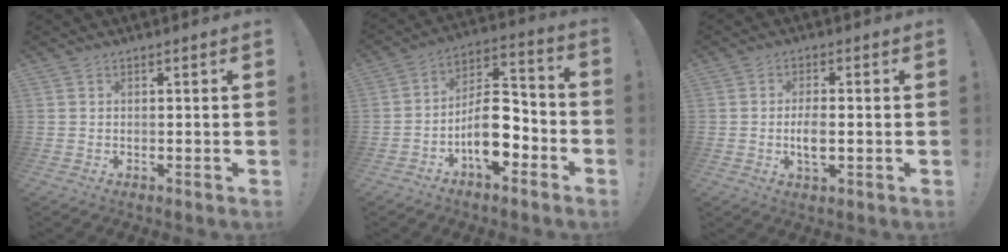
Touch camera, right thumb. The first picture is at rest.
{"total": 13.9, "force": [-5.8, 7.5, 10.1], "torque": [-0.169, 0.037, -0.092]}
{"total": 5.3, "force": [-1.0, 2.1, 4.8], "torque": [-0.103, -0.003, -0.020]}